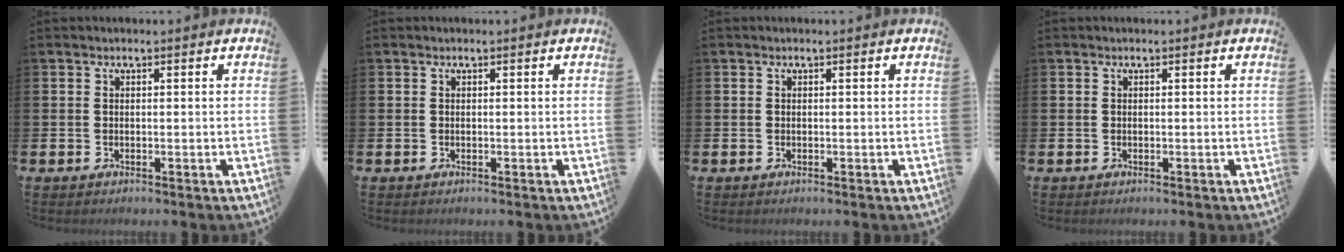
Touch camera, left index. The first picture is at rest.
{"total": 0.0}
{"total": 0.0}
{"total": 0.0}